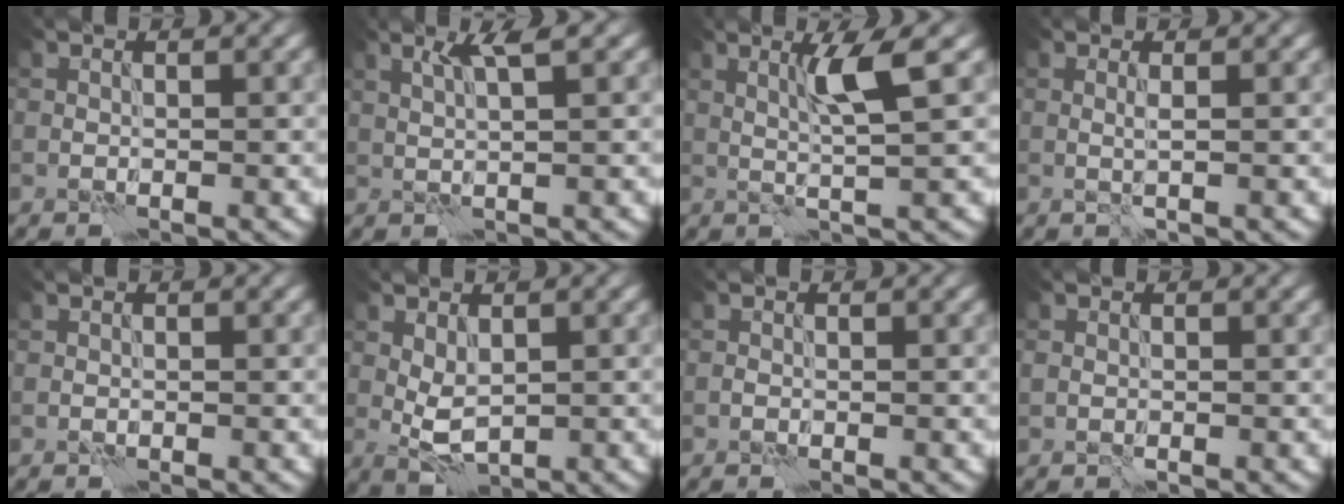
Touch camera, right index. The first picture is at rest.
{"total": 2.5, "force": [1.2, 0.1, 2.2], "torque": [-0.041, 0.003, 0.023]}
{"total": 3.5, "force": [1.2, -0.1, 3.3], "torque": [-0.063, 0.002, 0.022]}
{"total": 0.9, "force": [0.2, 0.1, 0.9], "torque": [-0.018, 0.003, -0.001]}
{"total": 0.0}
{"total": 2.7, "force": [0.4, 1.4, 2.3], "torque": [-0.049, -0.001, 0.012]}
{"total": 0.5, "force": [-0.4, 0.3, 0.3], "torque": [-0.007, 0.000, -0.008]}
{"total": 0.7, "force": [0.1, 0.5, 0.4], "torque": [-0.010, -0.001, 0.003]}